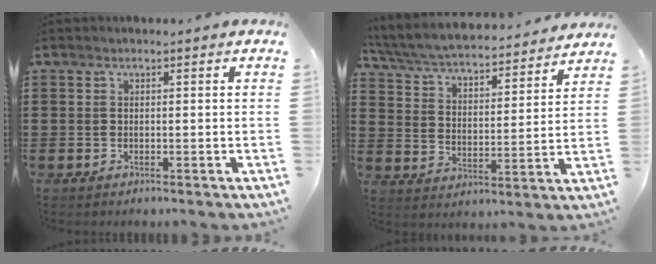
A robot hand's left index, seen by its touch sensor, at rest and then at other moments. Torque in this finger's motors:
{"motor_torque": [2.14, 0.00, 0.36, 0.21]}